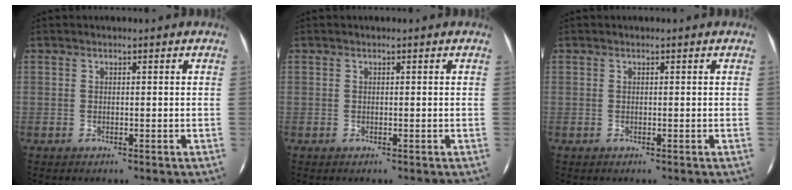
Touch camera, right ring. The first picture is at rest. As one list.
[{"total": 0.0}, {"total": 0.0}]